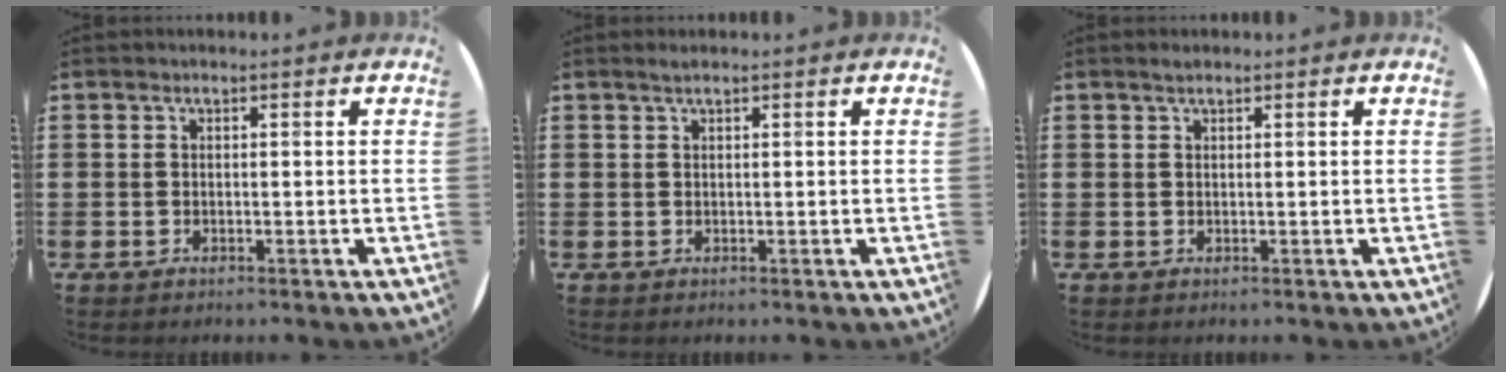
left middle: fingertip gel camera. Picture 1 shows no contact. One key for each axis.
{"total": 0.7, "fx": 0.5, "fy": 0.0, "fz": 0.4, "tx": -0.008, "ty": 0.002, "tz": 0.009}
{"total": 0.7, "fx": 0.6, "fy": 0.1, "fz": 0.3, "tx": -0.007, "ty": 0.001, "tz": 0.010}